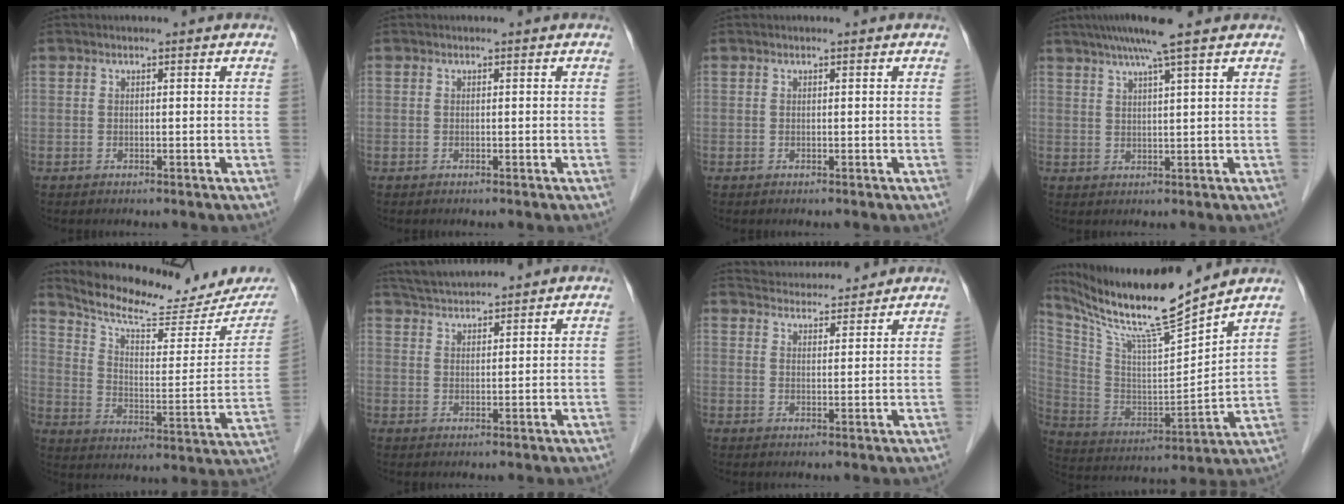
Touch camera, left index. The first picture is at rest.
{"total": 0.0}
{"total": 0.0}
{"total": 7.2, "force": [5.2, -1.0, 4.8], "torque": [-0.078, 0.017, 0.083]}
{"total": 19.7, "force": [18.2, 3.9, 6.5], "torque": [-0.102, -0.040, 0.253]}
{"total": 6.1, "force": [5.8, 0.3, 1.7], "torque": [-0.036, 0.032, 0.104]}
{"total": 8.8, "force": [8.6, 1.2, 1.6], "torque": [-0.026, 0.018, 0.124]}
{"total": 17.6, "force": [15.2, -0.6, 8.8], "torque": [-0.172, -0.017, 0.275]}